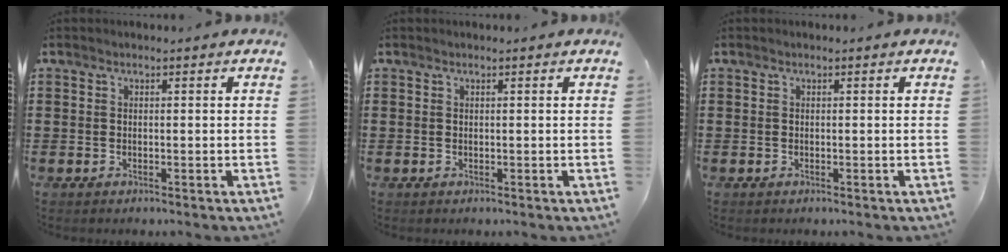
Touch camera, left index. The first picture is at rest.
{"total": 0.0}
{"total": 0.0}